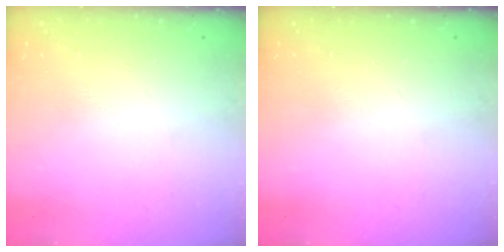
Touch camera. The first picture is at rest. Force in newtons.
{"total": 0.0}